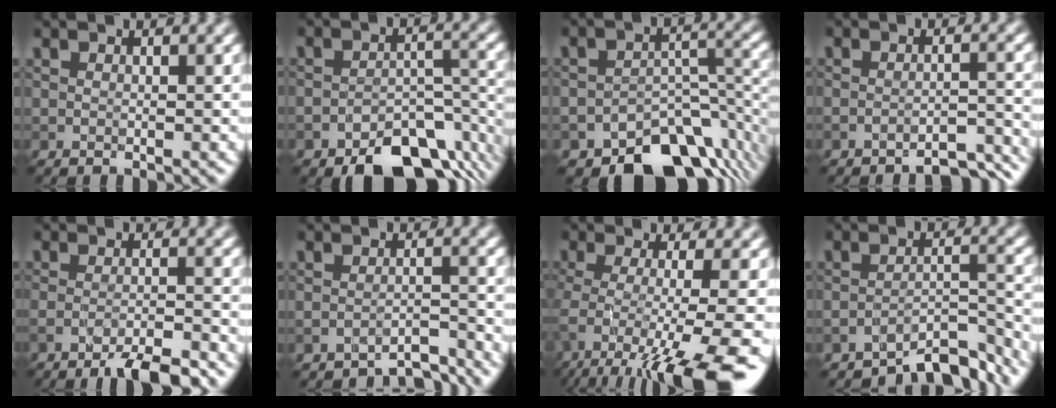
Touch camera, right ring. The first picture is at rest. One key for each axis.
{"total": 9.4, "fx": -6.6, "fy": 4.6, "fz": 4.9, "tx": -0.056, "ty": -0.026, "tz": -0.098}
{"total": 9.7, "fx": -7.2, "fy": 5.0, "fz": 4.2, "tx": -0.044, "ty": -0.022, "tz": -0.107}
{"total": 3.4, "fx": -3.1, "fy": 0.3, "fz": 1.2, "tx": -0.013, "ty": 0.002, "tz": -0.046}
{"total": 5.1, "fx": -4.0, "fy": 0.6, "fz": 3.2, "tx": -0.046, "ty": -0.002, "tz": -0.072}
{"total": 3.4, "fx": -3.4, "fy": 0.2, "fz": 0.4, "tx": -0.002, "ty": 0.003, "tz": -0.052}
{"total": 9.4, "fx": -5.0, "fy": 2.0, "fz": 7.7, "tx": -0.119, "ty": -0.024, "tz": -0.087}
{"total": 5.8, "fx": -5.3, "fy": 1.0, "fz": 2.0, "tx": -0.025, "ty": -0.003, "tz": -0.081}